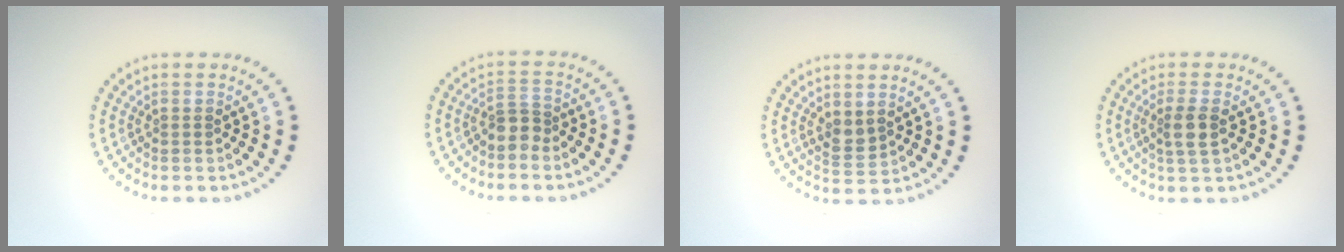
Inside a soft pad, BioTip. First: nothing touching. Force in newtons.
{"total": 2.2, "press": 1.7, "slide": 1.3}
{"total": 1.7, "press": 1.6, "slide": 0.7}
{"total": 2.1, "press": 1.9, "slide": 1.0}